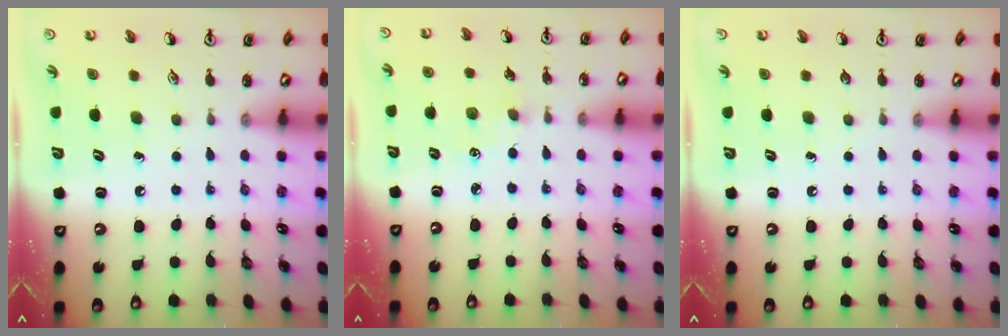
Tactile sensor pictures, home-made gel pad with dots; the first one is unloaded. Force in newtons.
{"total": 0.6, "press": 0.6, "slide": 0.2}
{"total": 0.0}